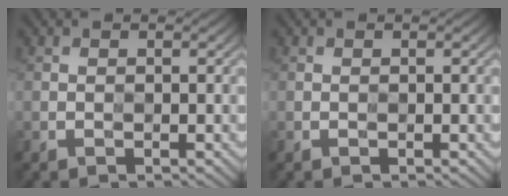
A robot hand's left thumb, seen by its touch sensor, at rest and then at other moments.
{"total": 0.0}